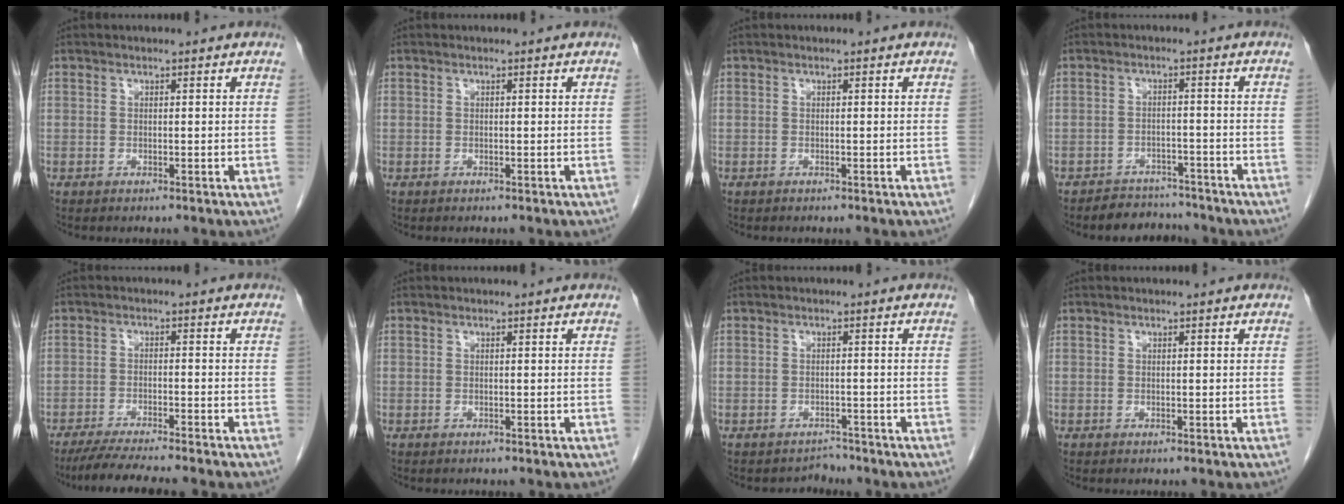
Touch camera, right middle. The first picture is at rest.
{"total": 0.0}
{"total": 0.0}
{"total": 5.0, "force": [-4.6, 1.9, -0.4], "torque": [0.016, 0.009, -0.071]}
{"total": 8.0, "force": [-6.9, -0.7, 4.0], "torque": [-0.055, -0.023, -0.112]}
{"total": 0.0}
{"total": 1.8, "force": [-1.5, 0.6, -0.7], "torque": [0.011, 0.000, -0.022]}
{"total": 0.0}